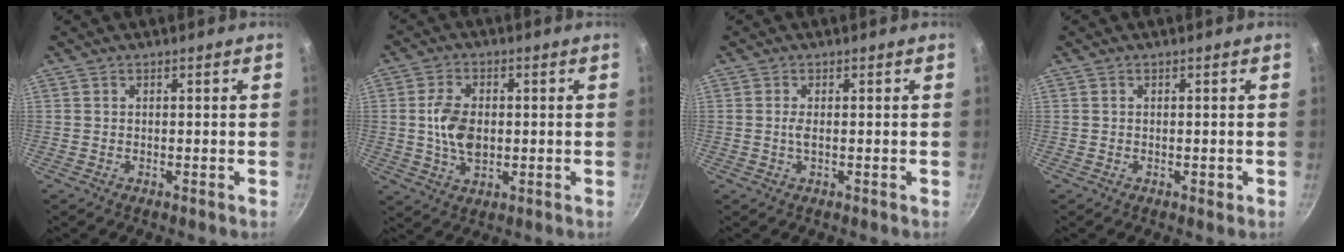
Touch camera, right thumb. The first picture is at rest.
{"total": 8.4, "force": [0.2, 5.3, 6.5], "torque": [-0.113, 0.000, 0.002]}
{"total": 1.5, "force": [0.0, 0.5, 1.4], "torque": [-0.030, 0.000, -0.002]}
{"total": 0.9, "force": [-0.2, 0.6, 0.6], "torque": [-0.004, 0.003, -0.003]}